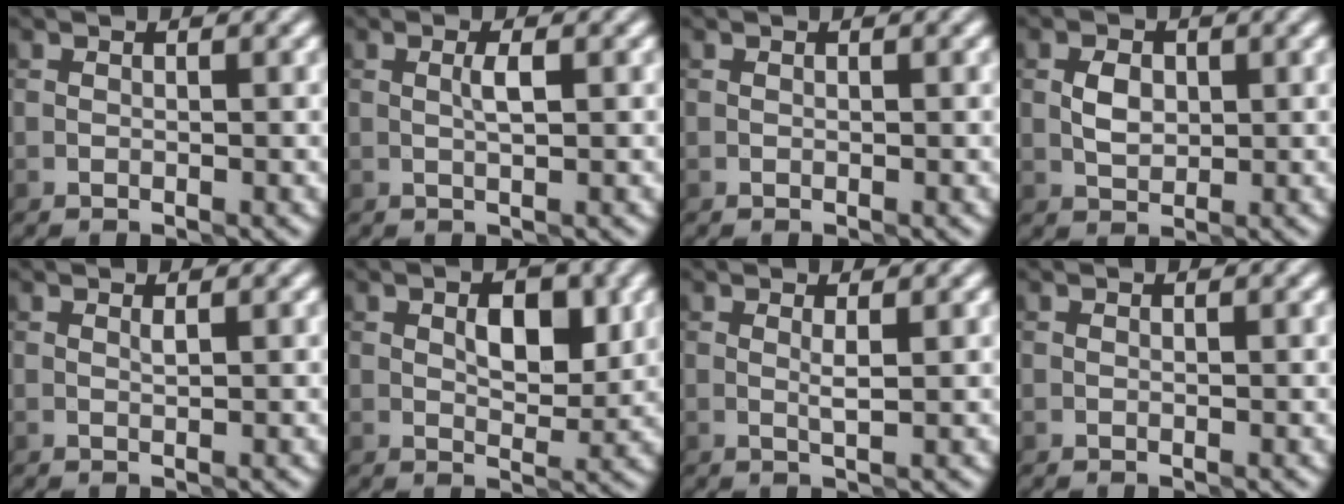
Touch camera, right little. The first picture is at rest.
{"total": 1.2, "force": [0.4, -0.1, 1.1], "torque": [-0.018, 0.005, 0.010]}
{"total": 0.0}
{"total": 2.2, "force": [0.4, 1.5, 1.6], "torque": [-0.028, 0.006, 0.009]}
{"total": 0.6, "force": [0.4, -0.1, 0.3], "torque": [-0.006, 0.002, 0.010]}
{"total": 3.9, "force": [0.9, 2.0, 3.3], "torque": [-0.048, 0.001, 0.017]}
{"total": 1.1, "force": [0.5, -0.1, 1.0], "torque": [-0.017, 0.003, 0.010]}
{"total": 0.0}